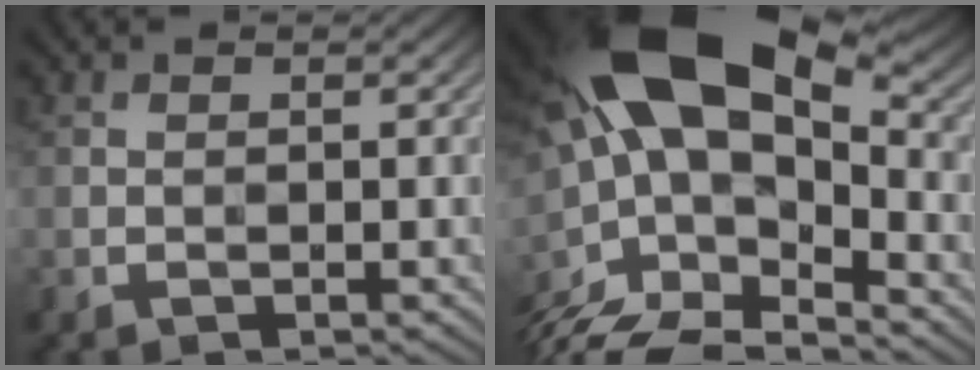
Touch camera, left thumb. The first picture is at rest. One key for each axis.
{"total": 19.1, "fx": -1.5, "fy": 9.7, "fz": 16.3, "tx": -0.317, "ty": -0.011, "tz": -0.005}